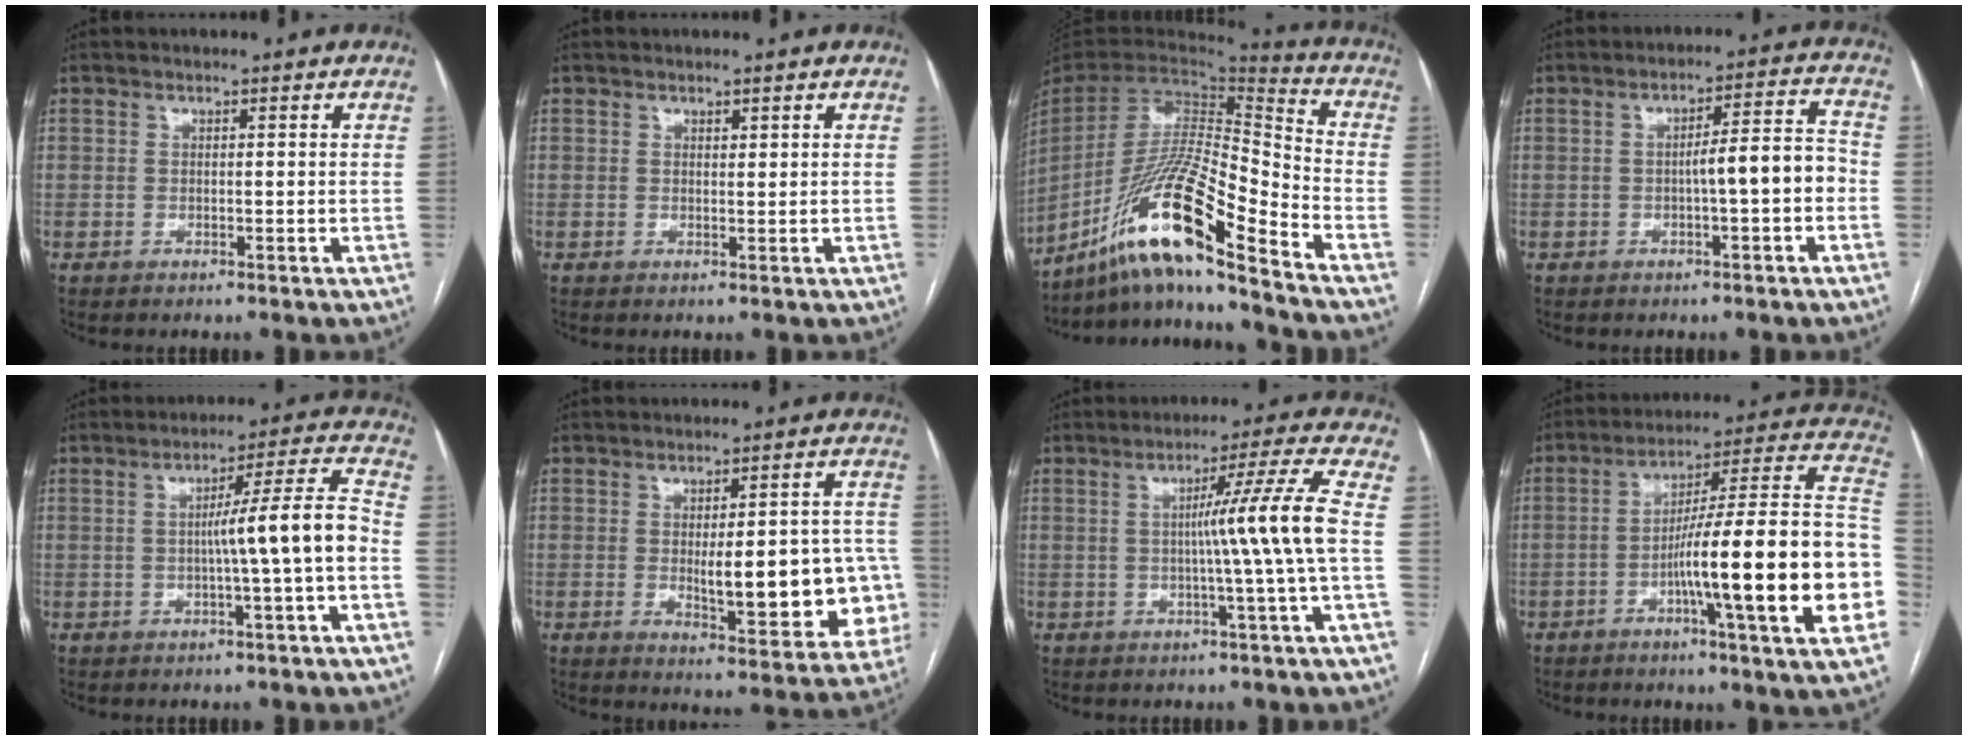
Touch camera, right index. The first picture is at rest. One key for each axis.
{"total": 0.7, "fx": 0.5, "fy": 0.3, "fz": 0.3, "tx": -0.004, "ty": -0.004, "tz": 0.007}
{"total": 19.3, "fx": -14.2, "fy": 0.3, "fz": 13.1, "tx": -0.283, "ty": -0.012, "tz": -0.268}
{"total": 6.6, "fx": -1.4, "fy": 0.7, "fz": 6.4, "tx": -0.088, "ty": 0.024, "tz": -0.021}
{"total": 8.9, "fx": -1.6, "fy": -1.2, "fz": 8.6, "tx": -0.127, "ty": 0.018, "tz": -0.022}
{"total": 15.7, "fx": -2.3, "fy": 4.4, "fz": 14.9, "tx": -0.145, "ty": 0.021, "tz": -0.013}
{"total": 8.7, "fx": -0.5, "fy": -2.7, "fz": 8.2, "tx": -0.125, "ty": 0.006, "tz": -0.002}
{"total": 24.6, "fx": -5.9, "fy": 0.0, "fz": 23.9, "tx": -0.264, "ty": 0.009, "tz": -0.097}